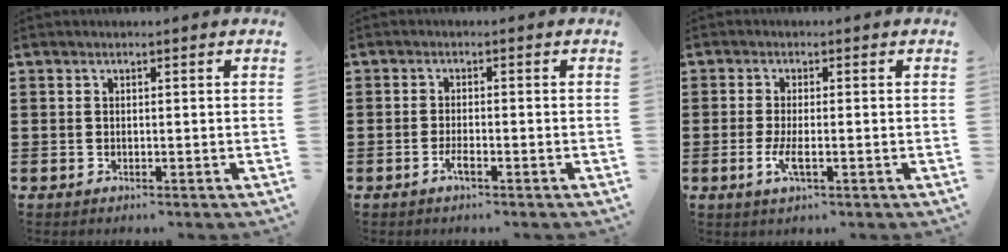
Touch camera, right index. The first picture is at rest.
{"total": 2.0, "force": [-1.2, 0.3, 1.6], "torque": [-0.036, -0.005, -0.023]}
{"total": 3.4, "force": [-1.1, 0.7, 3.2], "torque": [-0.075, -0.010, -0.025]}